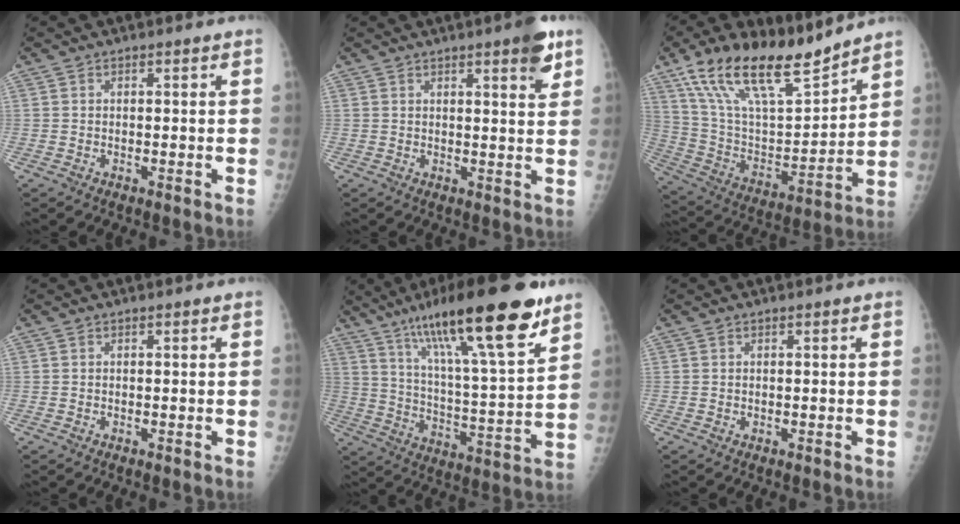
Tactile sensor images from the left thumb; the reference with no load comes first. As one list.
[{"total": 5.4, "force": [3.3, 1.0, 4.2], "torque": [-0.048, -0.015, 0.039]}, {"total": 21.0, "force": [15.8, 6.4, 12.3], "torque": [-0.194, -0.063, 0.294]}, {"total": 0.0}, {"total": 24.5, "force": [15.3, 4.7, 18.6], "torque": [-0.294, -0.046, 0.252]}, {"total": 0.0}]